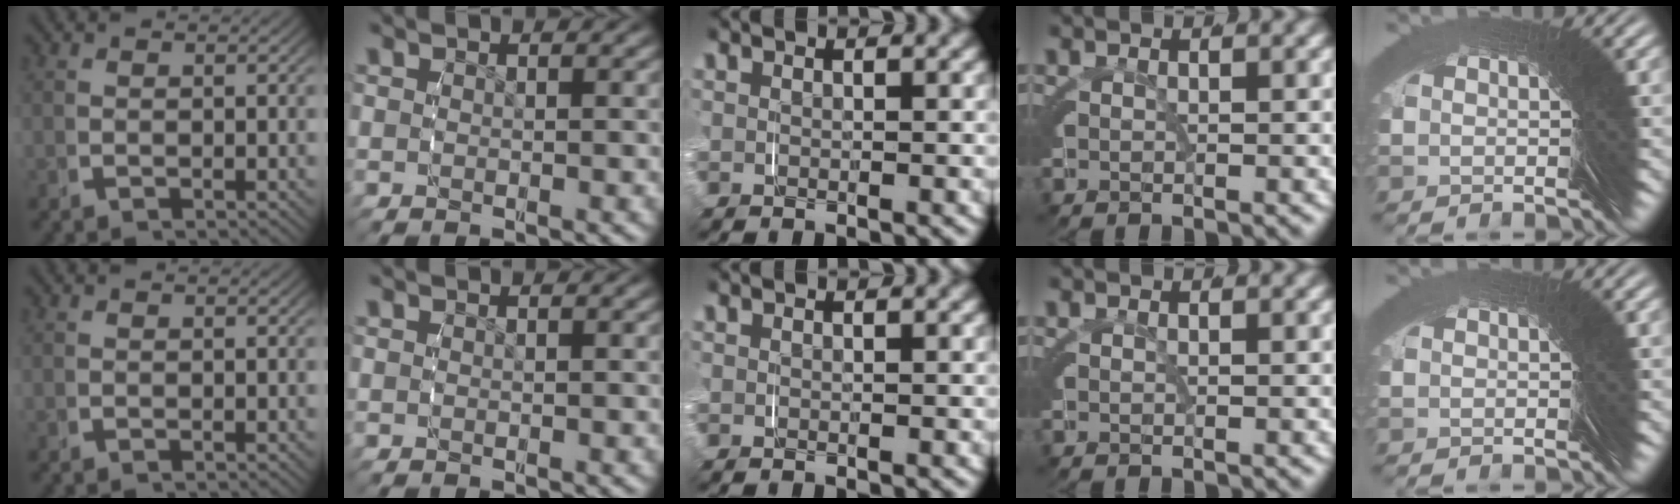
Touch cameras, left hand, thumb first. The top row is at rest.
{}